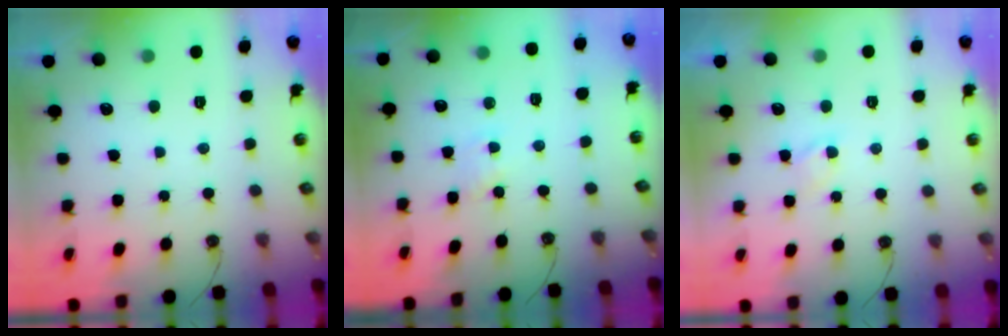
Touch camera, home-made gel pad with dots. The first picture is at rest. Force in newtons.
{"total": 1.7, "press": 1.7, "slide": 0.2}
{"total": 2.8, "press": 2.8, "slide": 0.4}